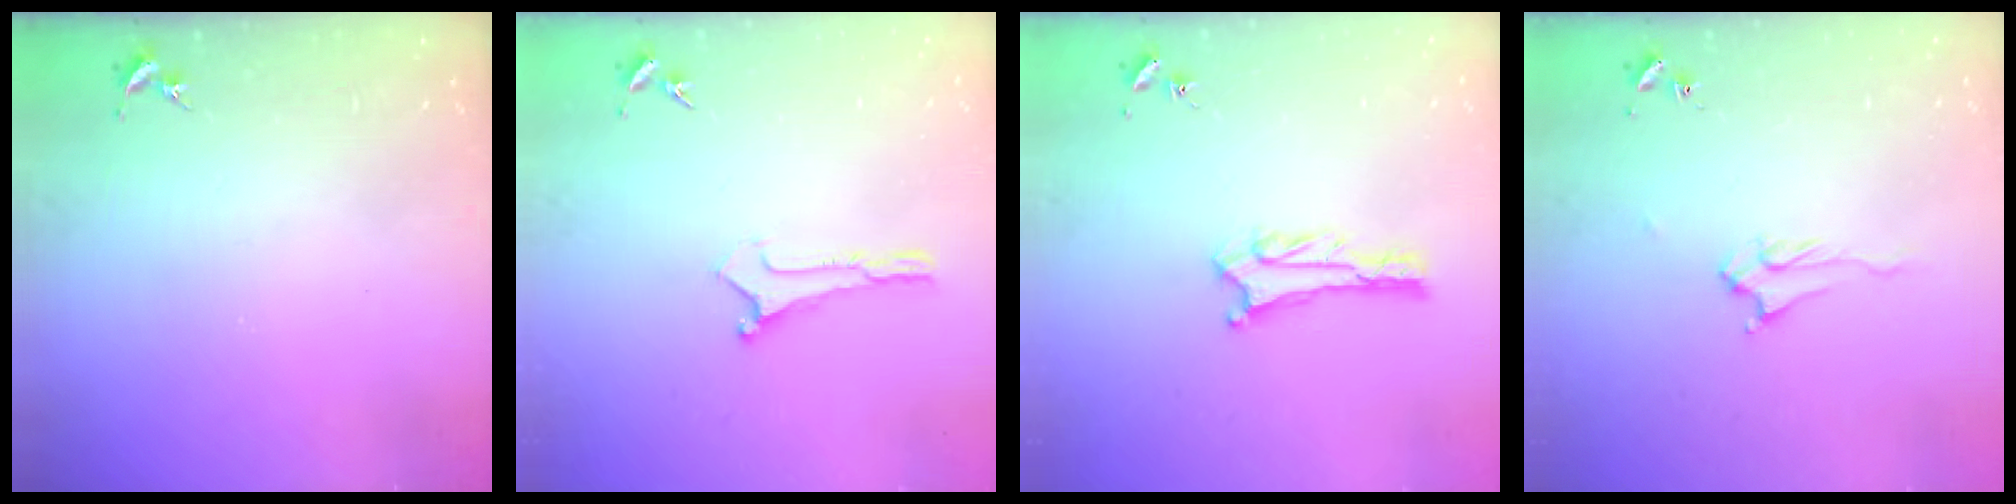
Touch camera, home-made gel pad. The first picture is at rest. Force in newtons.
{"total": 0.0}
{"total": 3.4, "press": 3.4, "slide": 0.2}
{"total": 2.5, "press": 2.4, "slide": 0.4}